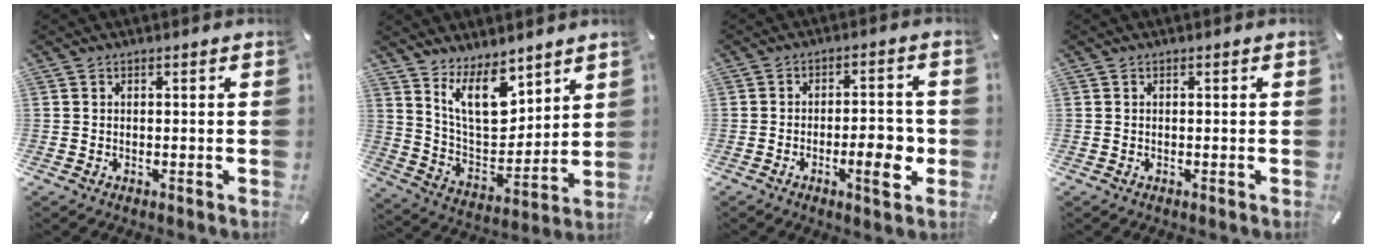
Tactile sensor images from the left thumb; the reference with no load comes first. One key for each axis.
{"total": 14.7, "fx": 9.4, "fy": 7.8, "fz": 8.1, "tx": -0.143, "ty": -0.050, "tz": 0.179}
{"total": 8.7, "fx": -2.5, "fy": 3.3, "fz": 7.6, "tx": -0.102, "ty": 0.007, "tz": -0.040}
{"total": 0.0}